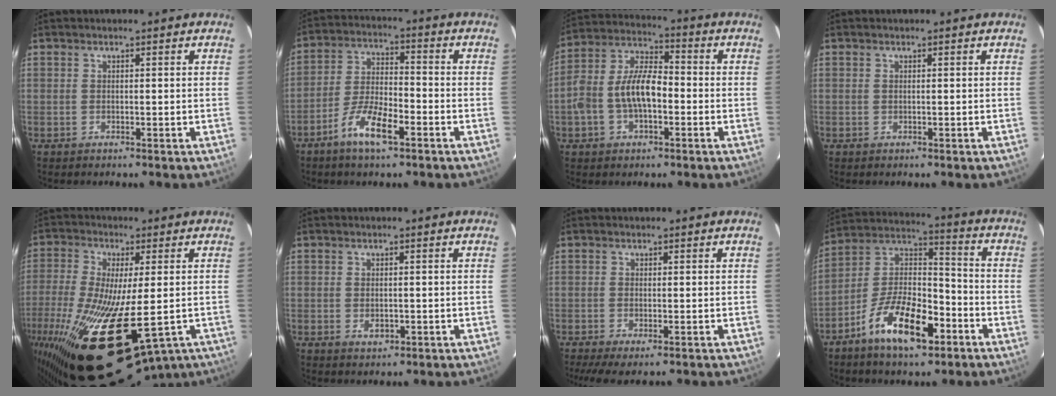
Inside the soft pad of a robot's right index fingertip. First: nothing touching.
{"total": 9.1, "force": [-5.5, 2.6, 6.8], "torque": [-0.145, -0.001, -0.104]}
{"total": 10.5, "force": [-2.5, 5.6, 8.6], "torque": [-0.180, 0.020, -0.046]}
{"total": 0.0}
{"total": 29.1, "force": [-12.0, 11.3, 24.0], "torque": [-0.483, -0.094, -0.179]}
{"total": 2.2, "force": [-0.6, 1.5, 1.5], "torque": [-0.027, -0.004, -0.008]}
{"total": 4.5, "force": [-2.9, 0.7, 3.4], "torque": [-0.076, -0.018, -0.048]}
{"total": 15.4, "force": [-8.4, 6.3, 11.3], "torque": [-0.214, 0.011, -0.146]}